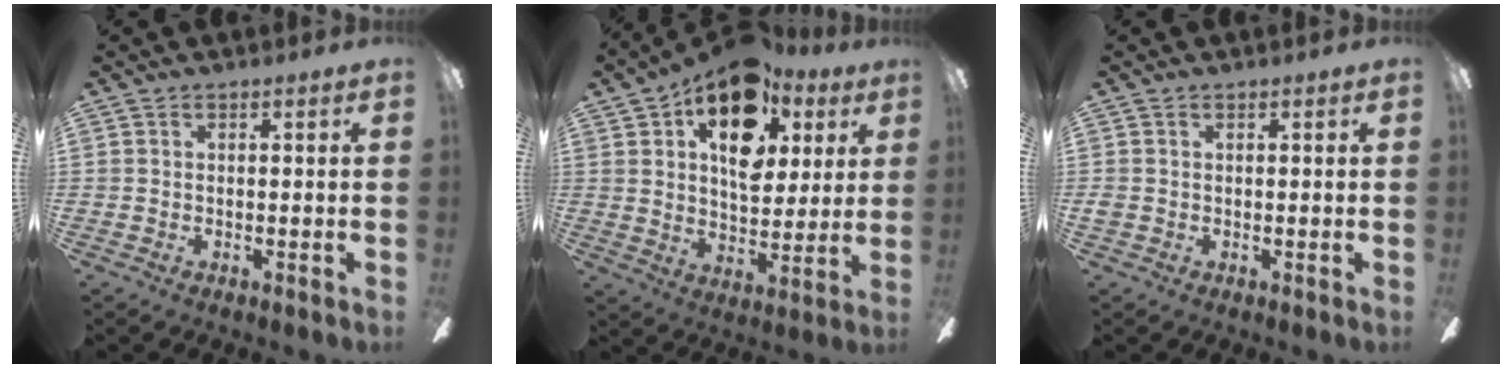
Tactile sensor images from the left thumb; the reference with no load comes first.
{"total": 17.2, "force": [8.8, 10.4, 10.5], "torque": [-0.161, -0.029, 0.157]}
{"total": 0.8, "force": [0.0, 0.7, 0.3], "torque": [-0.005, 0.004, -0.001]}